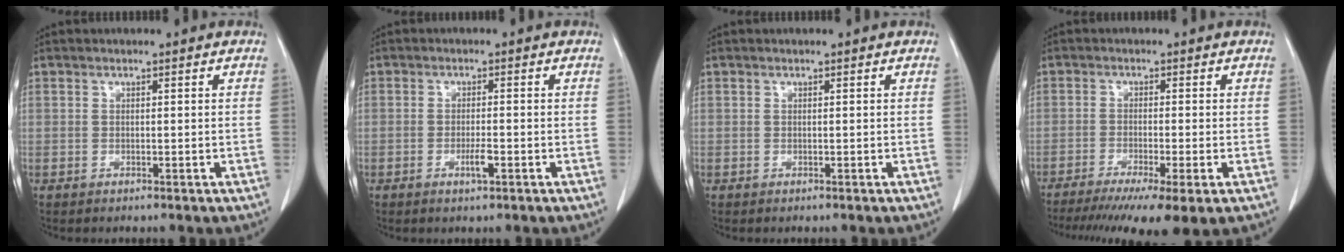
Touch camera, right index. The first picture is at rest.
{"total": 2.3, "force": [-0.9, 0.2, 2.1], "torque": [-0.038, -0.002, -0.015]}
{"total": 0.0}
{"total": 12.1, "force": [-8.4, 0.9, 8.6], "torque": [-0.119, -0.026, -0.134]}